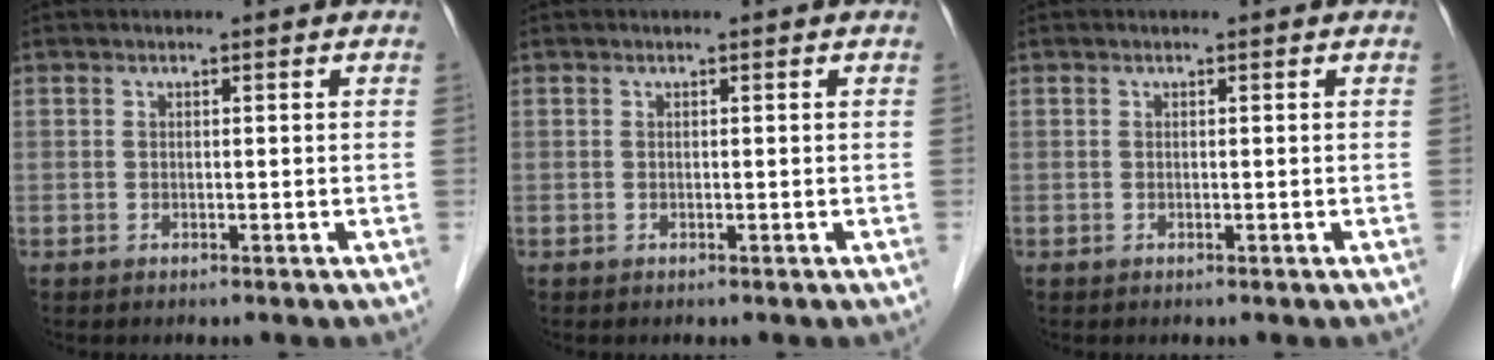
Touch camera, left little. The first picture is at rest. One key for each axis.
{"total": 0.0}
{"total": 0.0}